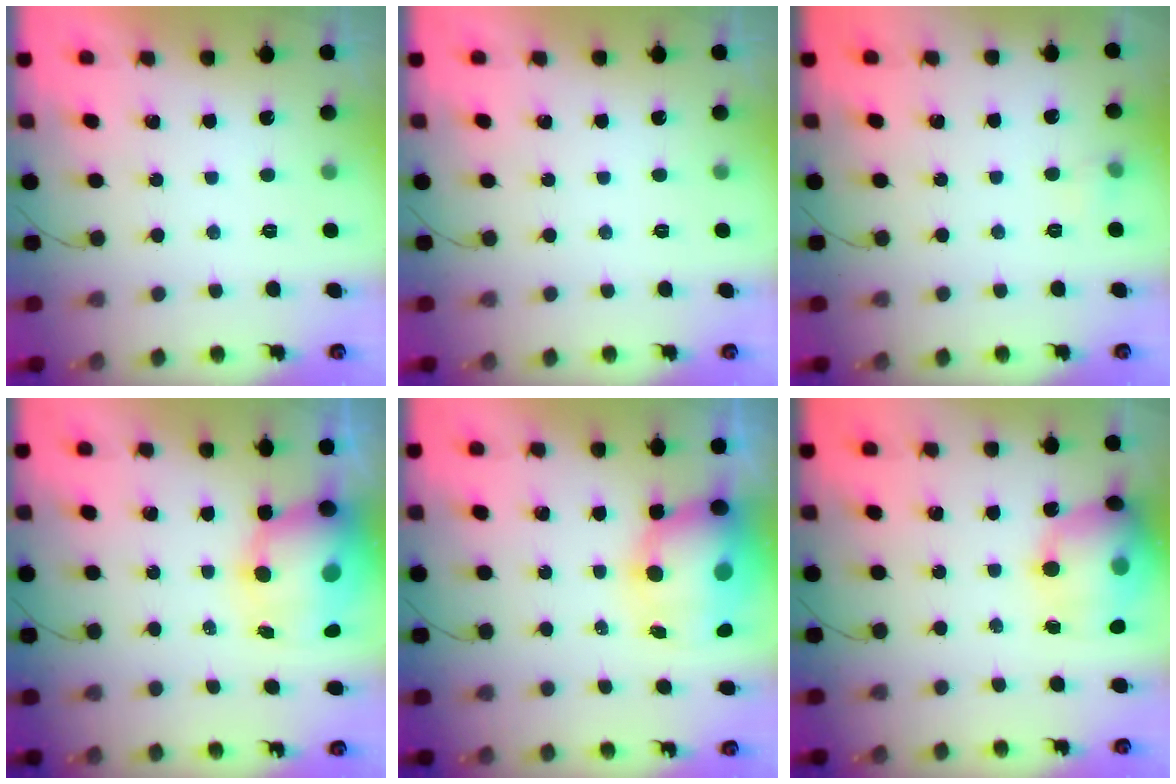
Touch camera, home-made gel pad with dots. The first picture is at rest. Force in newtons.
{"total": 0.0}
{"total": 3.6, "press": 3.4, "slide": 1.1}
{"total": 12.8, "press": 12.4, "slide": 3.4}
{"total": 12.6, "press": 12.3, "slide": 2.9}
{"total": 19.6, "press": 19.4, "slide": 3.3}